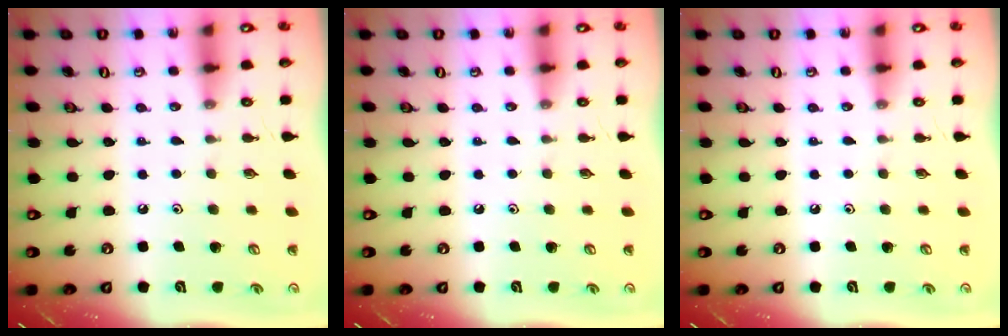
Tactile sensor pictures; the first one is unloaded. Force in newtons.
{"total": 0.0}
{"total": 0.0}